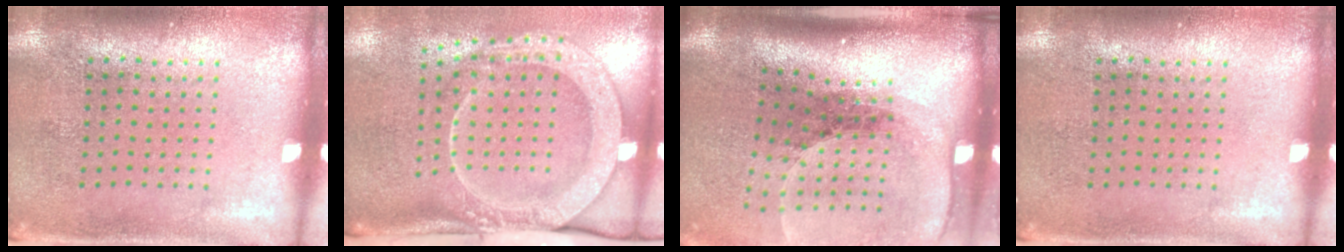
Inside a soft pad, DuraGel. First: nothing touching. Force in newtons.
{"total": 2.8, "press": 2.0, "slide": 1.9}
{"total": 2.6, "press": 1.8, "slide": 1.8}
{"total": 0.0}